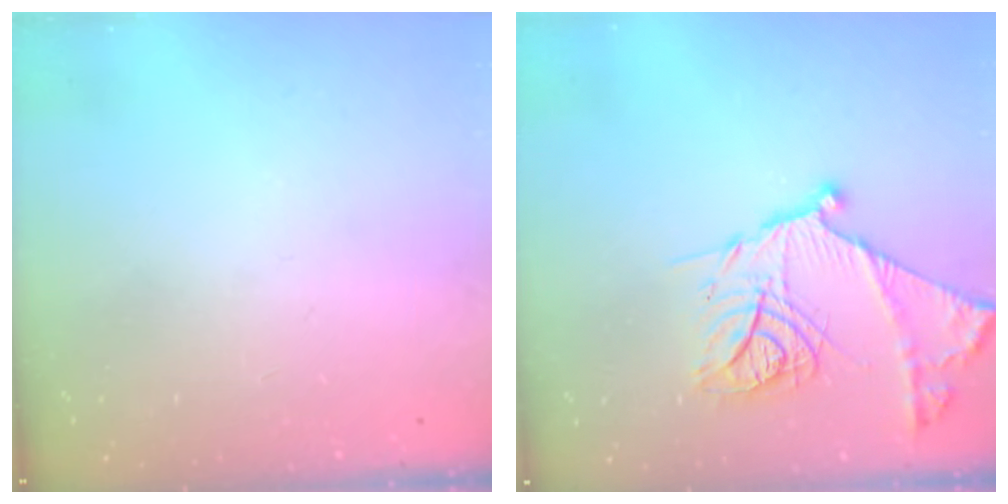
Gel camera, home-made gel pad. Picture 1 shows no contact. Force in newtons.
{"total": 18.1, "press": 18.0, "slide": 1.6}